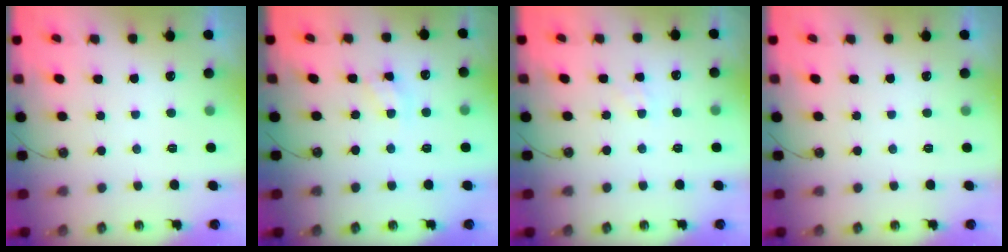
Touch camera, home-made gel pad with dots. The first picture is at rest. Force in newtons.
{"total": 4.0, "press": 4.0, "slide": 0.2}
{"total": 2.9, "press": 2.9, "slide": 0.5}
{"total": 0.0}